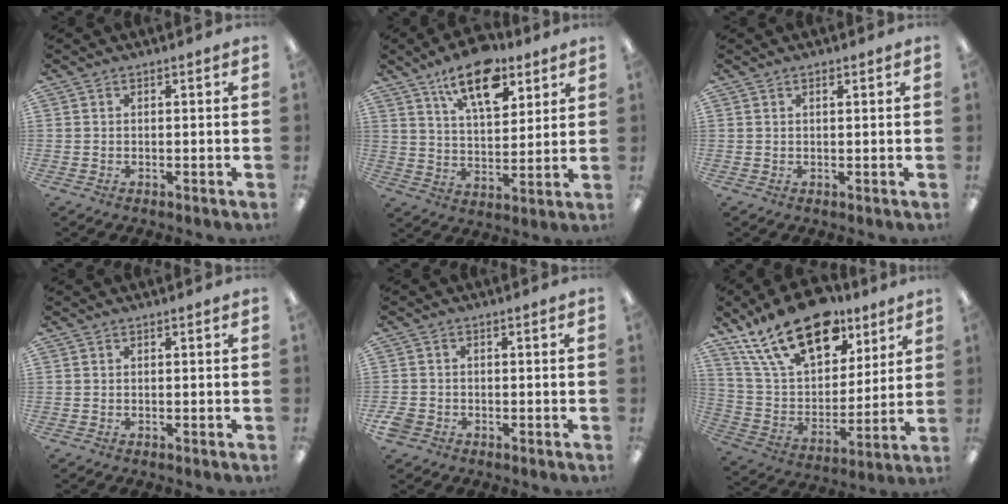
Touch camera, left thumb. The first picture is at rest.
{"total": 14.9, "force": [9.6, 7.1, 9.0], "torque": [-0.131, -0.043, 0.164]}
{"total": 0.9, "force": [0.6, 0.3, 0.5], "torque": [-0.005, -0.002, 0.009]}
{"total": 0.0}
{"total": 2.8, "force": [-1.5, 2.2, 1.1], "torque": [-0.023, 0.006, -0.029]}
{"total": 23.3, "force": [14.7, 12.2, 13.3], "torque": [-0.243, -0.079, 0.258]}